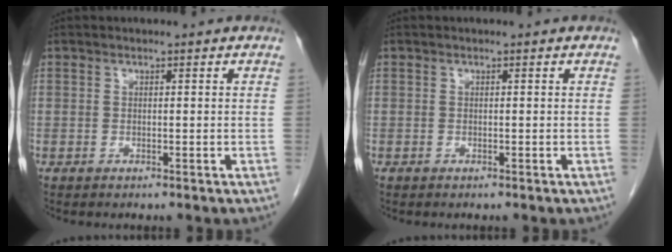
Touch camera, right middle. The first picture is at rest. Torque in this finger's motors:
{"motor_torque": [-0.21, -0.22, -0.04, -0.01]}